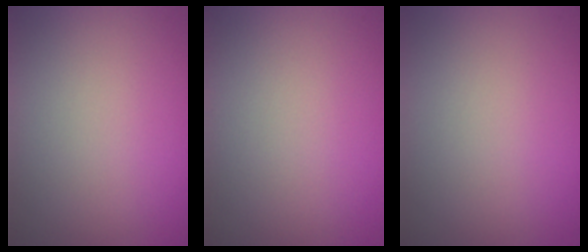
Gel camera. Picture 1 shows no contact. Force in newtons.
{"total": 0.0}
{"total": 0.0}